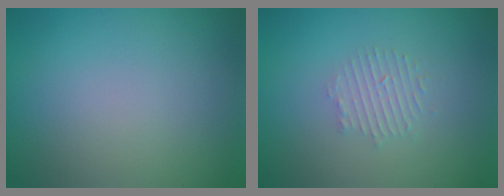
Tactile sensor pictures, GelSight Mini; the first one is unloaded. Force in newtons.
{"total": 1.8, "press": 1.7, "slide": 0.4}